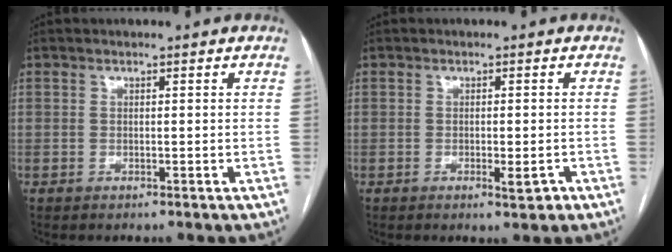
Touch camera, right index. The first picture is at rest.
{"total": 2.2, "force": [-1.0, 0.5, 1.9], "torque": [-0.028, -0.002, -0.011]}